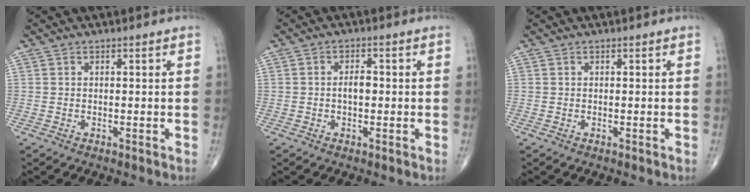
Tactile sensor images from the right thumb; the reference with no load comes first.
{"total": 2.6, "force": [-0.3, 1.4, 2.2], "torque": [-0.035, 0.005, -0.007]}
{"total": 0.0}